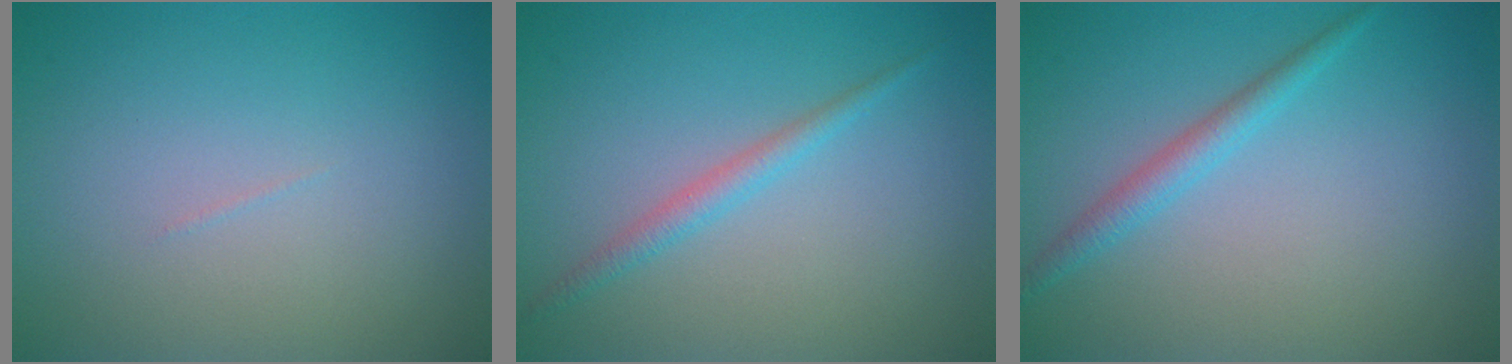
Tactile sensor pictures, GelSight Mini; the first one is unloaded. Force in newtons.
{"total": 1.7, "press": 1.7, "slide": 0.1}
{"total": 1.9, "press": 1.9, "slide": 0.1}